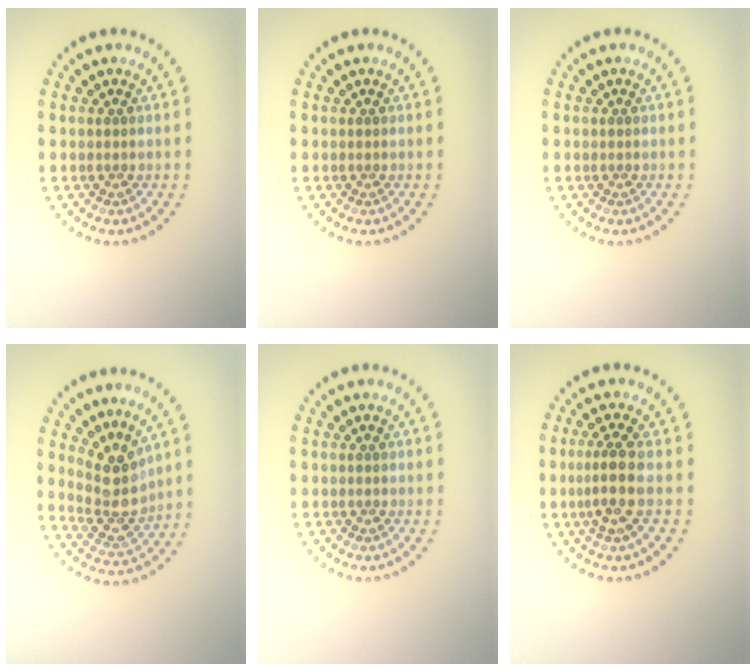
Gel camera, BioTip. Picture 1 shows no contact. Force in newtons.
{"total": 0.0}
{"total": 0.0}
{"total": 3.6, "press": 2.8, "slide": 2.3}
{"total": 0.0}
{"total": 2.8, "press": 2.2, "slide": 1.7}